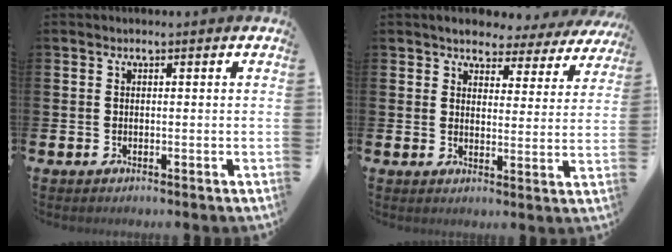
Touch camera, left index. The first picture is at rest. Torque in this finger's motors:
{"motor_torque": [1.17, -0.97, 0.51, 0.07]}